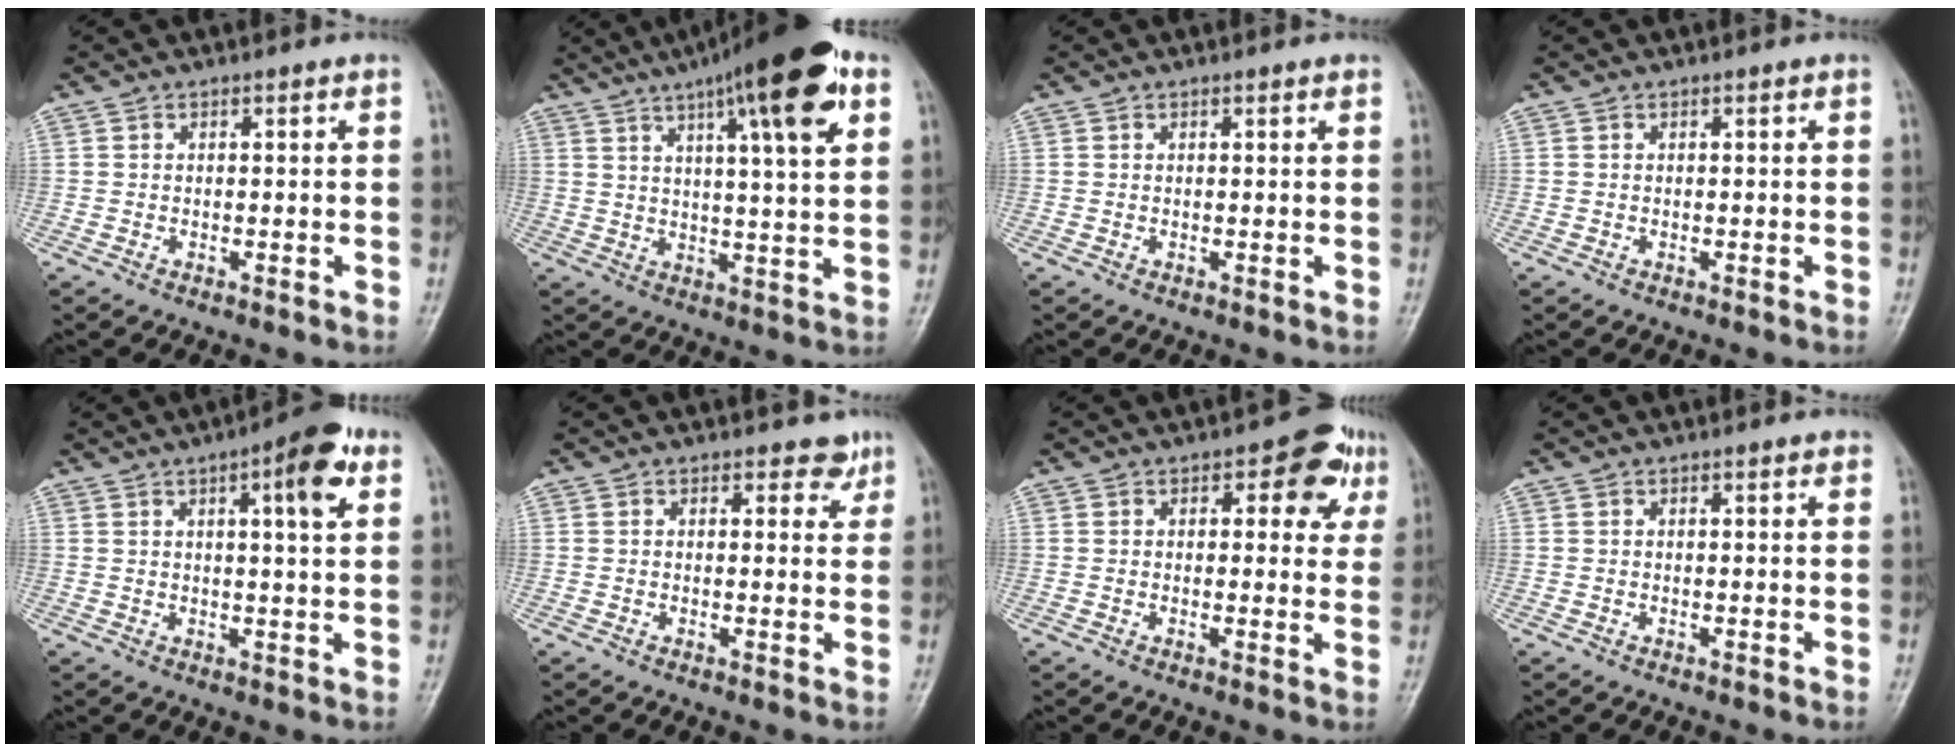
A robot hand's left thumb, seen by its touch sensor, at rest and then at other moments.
{"total": 18.4, "force": [9.1, 3.8, 15.5], "torque": [-0.217, -0.013, 0.131]}
{"total": 0.7, "force": [0.5, 0.1, 0.4], "torque": [-0.007, -0.001, 0.003]}
{"total": 0.0}
{"total": 8.8, "force": [3.8, 2.3, 7.7], "torque": [-0.096, -0.006, 0.046]}
{"total": 2.8, "force": [2.0, 1.6, 1.0], "torque": [0.011, -0.011, 0.020]}
{"total": 7.9, "force": [3.4, 4.4, 5.7], "torque": [-0.024, -0.006, 0.031]}
{"total": 1.1, "force": [0.8, 0.4, 0.6], "torque": [-0.009, -0.002, 0.006]}